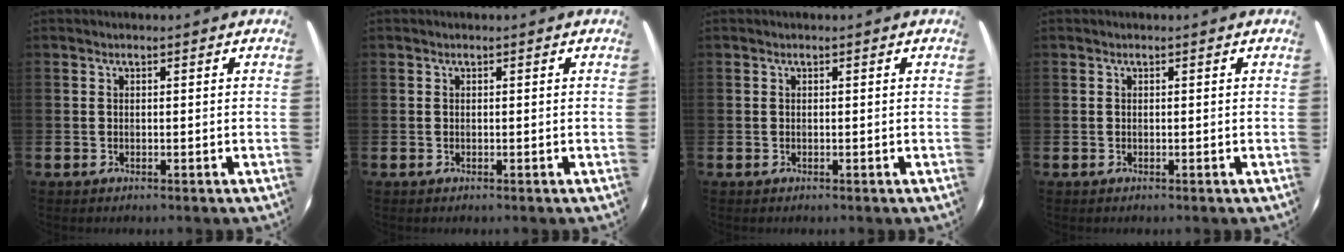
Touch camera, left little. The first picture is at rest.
{"total": 0.0}
{"total": 0.0}
{"total": 0.0}